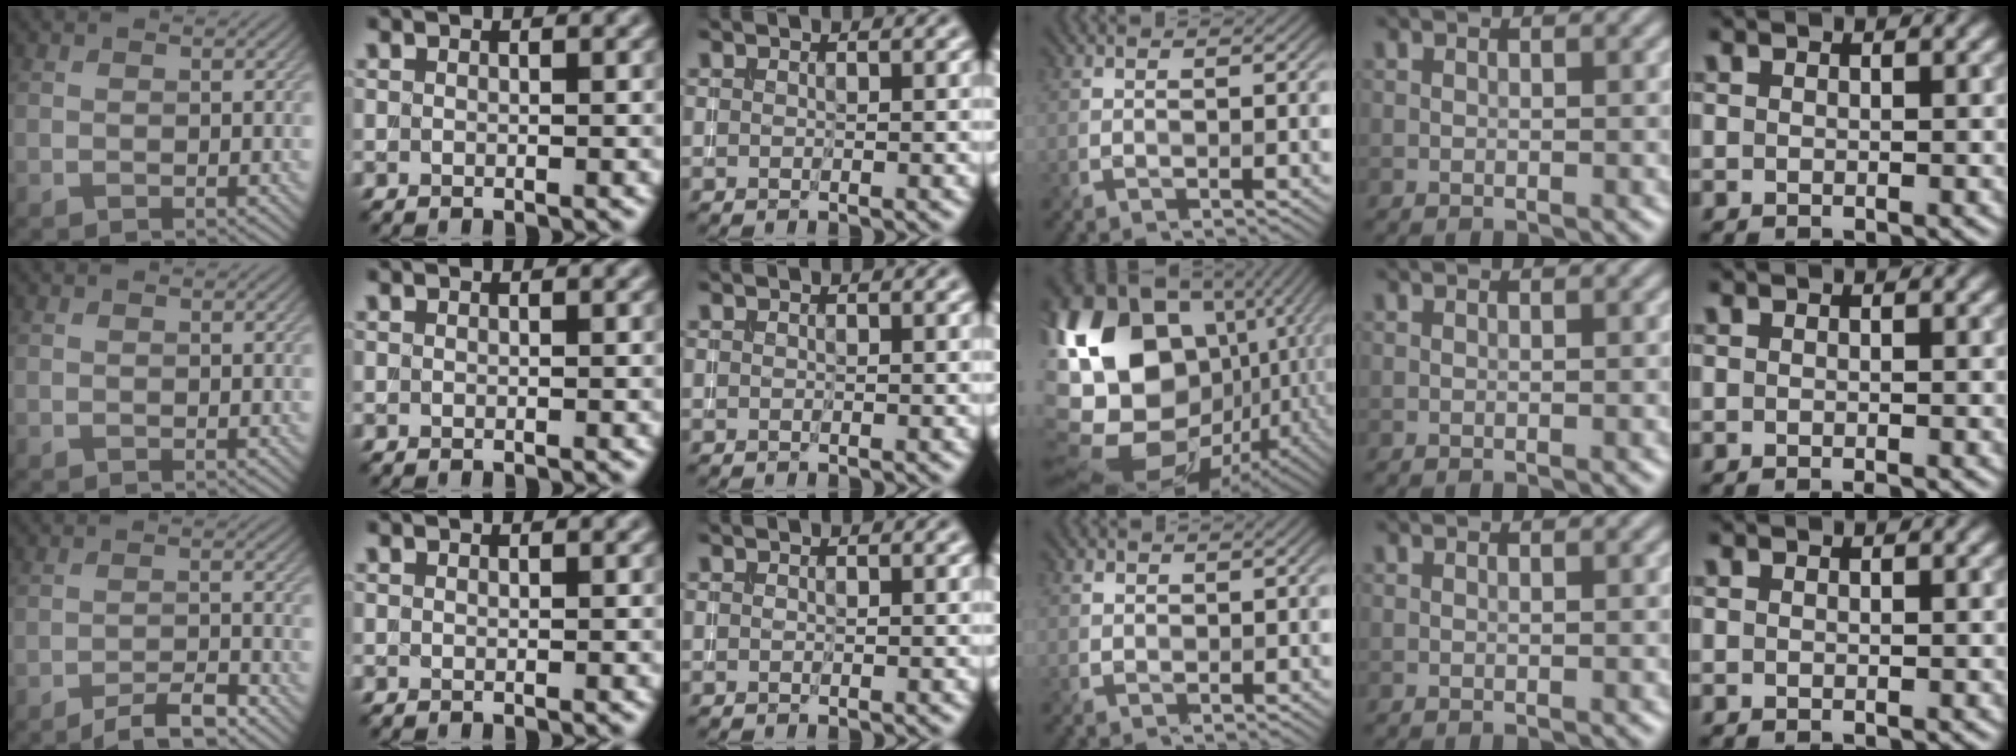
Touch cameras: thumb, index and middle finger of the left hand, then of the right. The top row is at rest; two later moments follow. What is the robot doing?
{"motion": "extract", "object": "backpack"}